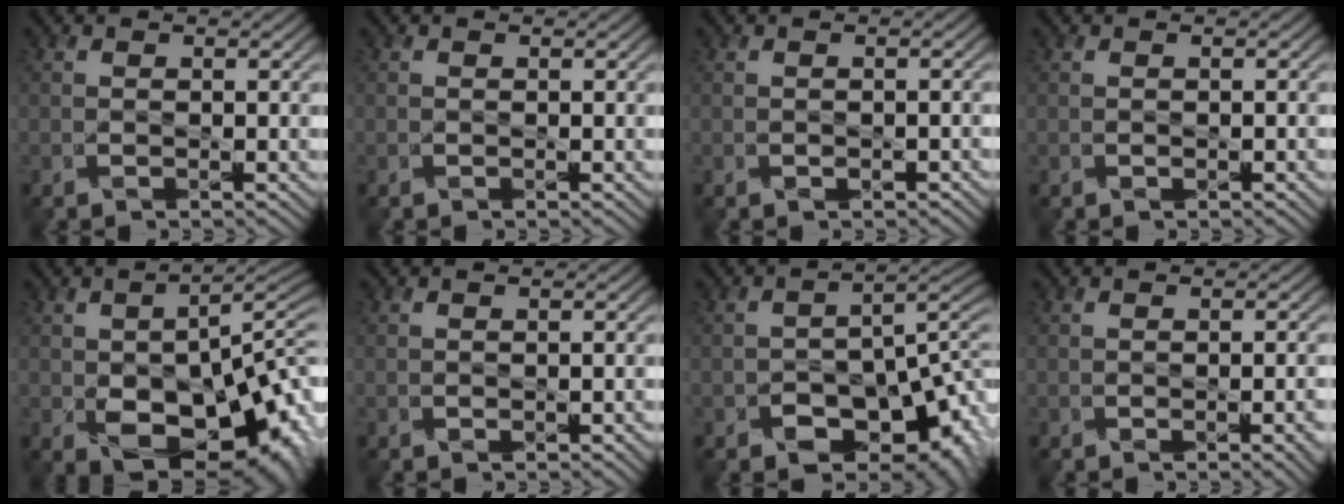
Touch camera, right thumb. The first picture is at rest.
{"total": 0.0}
{"total": 1.0, "force": [-0.5, 0.6, 0.7], "torque": [-0.014, -0.003, -0.005]}
{"total": 0.6, "force": [-0.2, 0.3, 0.5], "torque": [-0.010, -0.002, -0.001]}
{"total": 16.3, "force": [-4.8, 9.0, 12.7], "torque": [-0.193, -0.034, -0.057]}
{"total": 1.2, "force": [-0.4, 0.6, 1.0], "torque": [-0.019, -0.004, -0.003]}
{"total": 12.1, "force": [-5.2, 7.2, 8.2], "torque": [-0.112, -0.036, -0.065]}
{"total": 2.8, "force": [-0.9, 0.8, 2.5], "torque": [-0.036, -0.006, -0.006]}